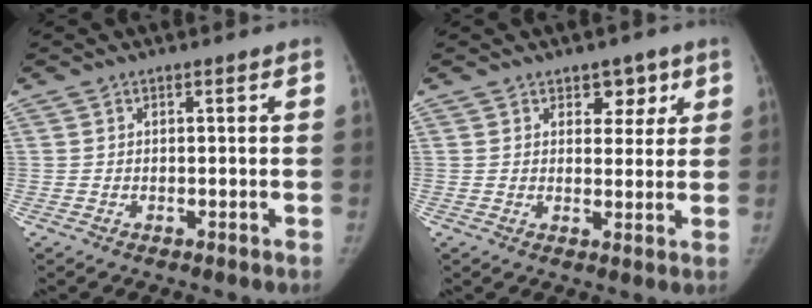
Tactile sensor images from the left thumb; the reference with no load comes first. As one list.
[{"total": 4.5, "force": [2.5, 3.1, 2.1], "torque": [0.006, -0.013, 0.036]}]